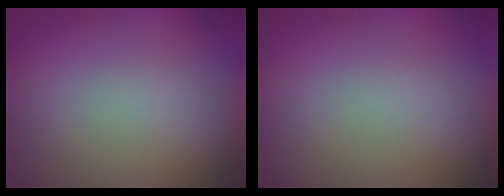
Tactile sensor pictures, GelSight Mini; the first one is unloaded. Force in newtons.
{"total": 0.0}